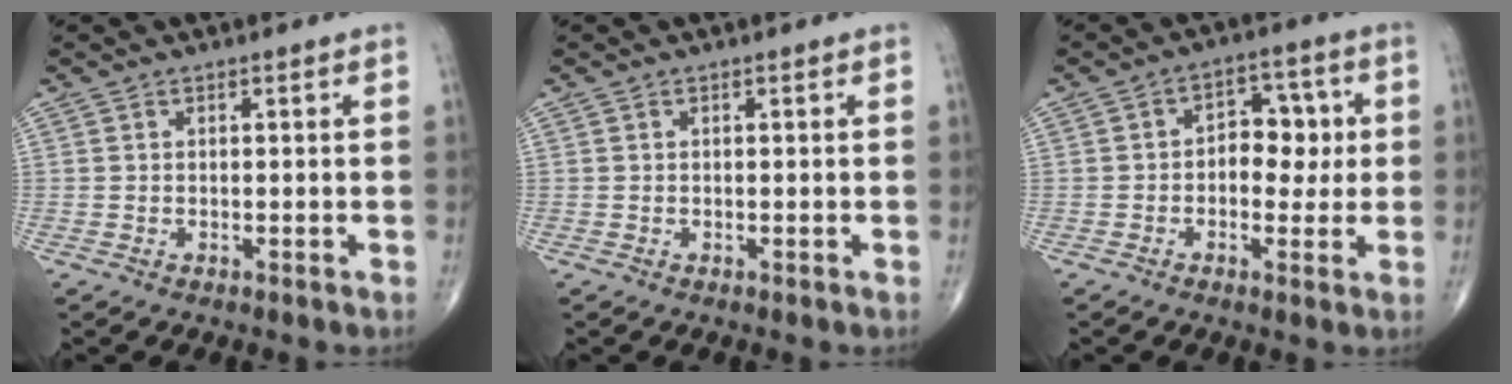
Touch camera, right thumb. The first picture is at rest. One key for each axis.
{"total": 0.0}
{"total": 8.1, "fx": 0.2, "fy": 5.4, "fz": 6.0, "tx": -0.042, "ty": 0.018, "tz": -0.002}